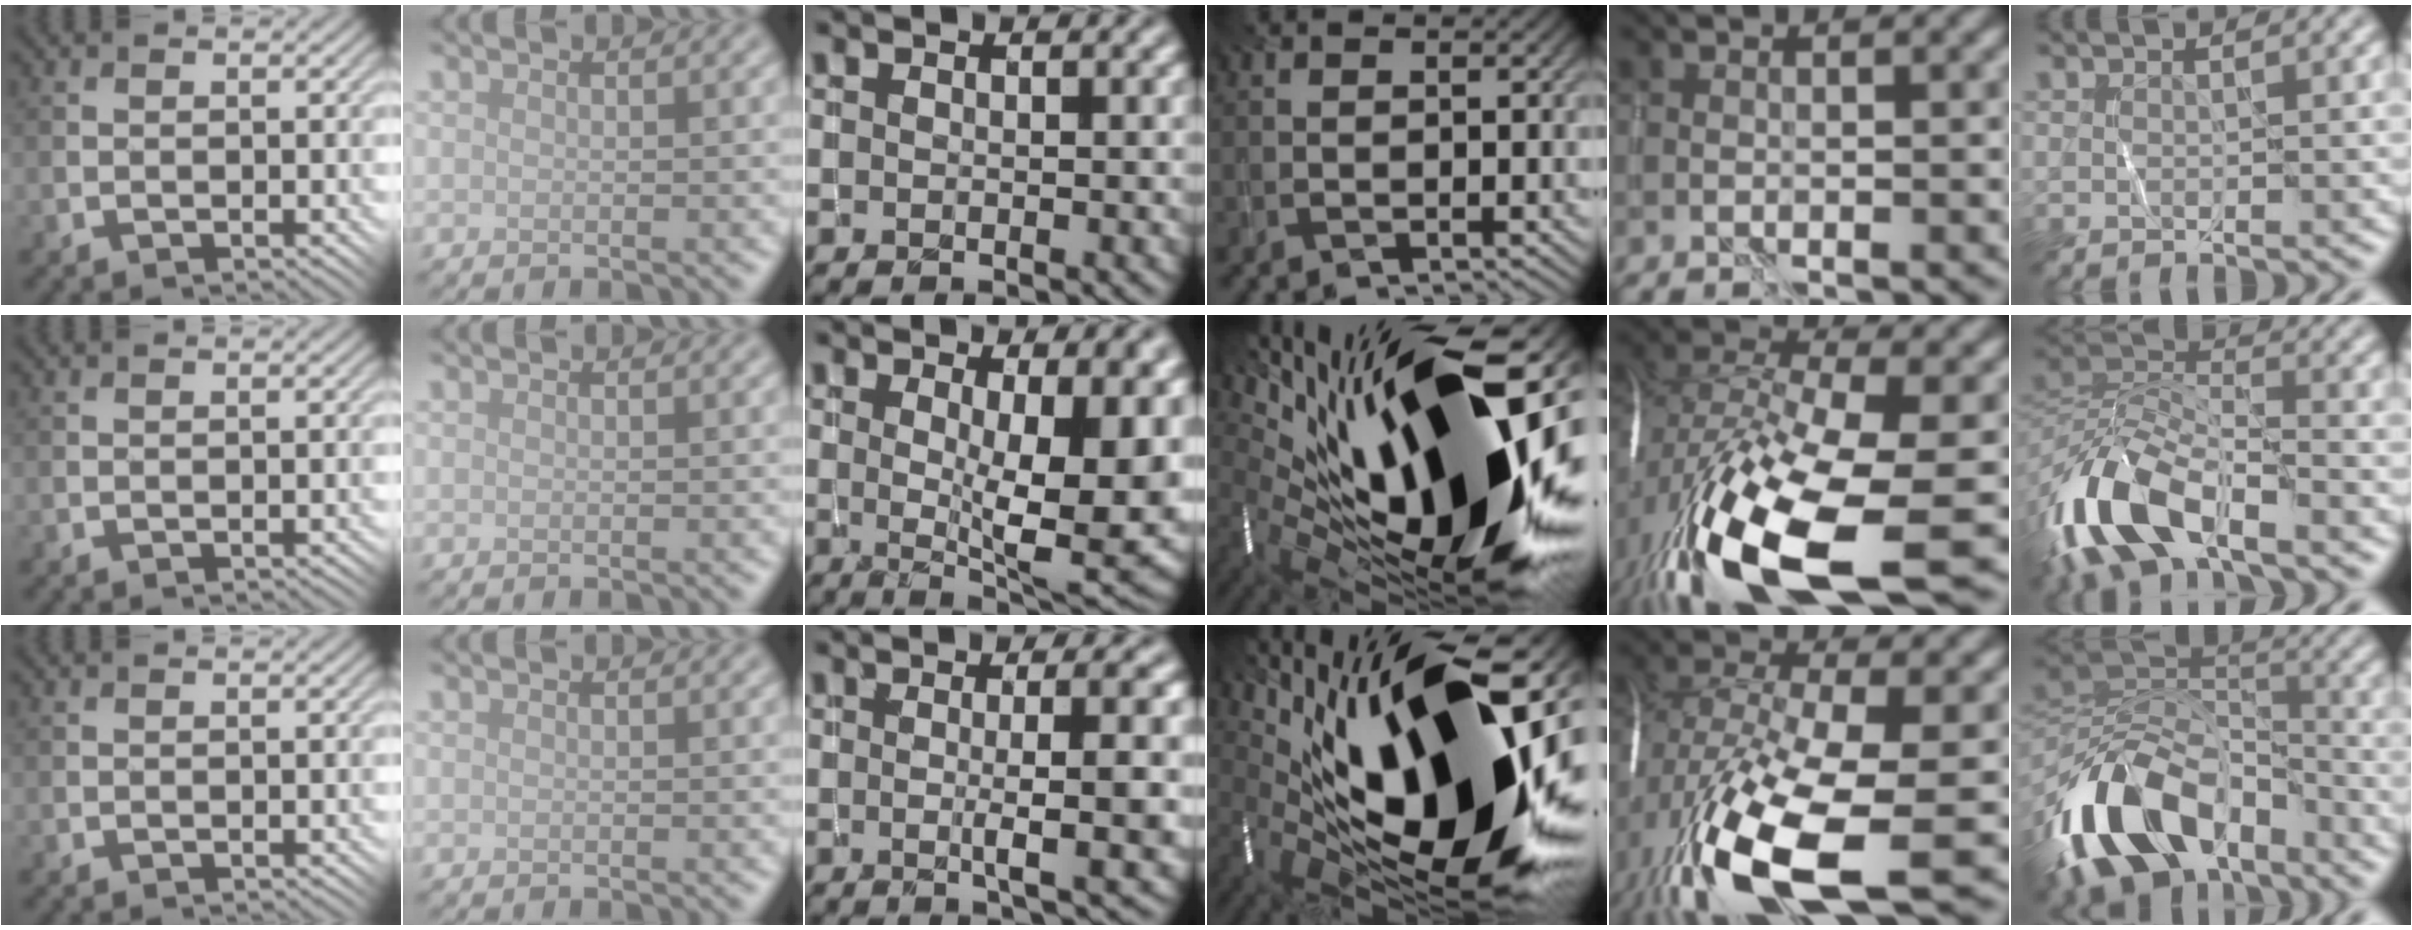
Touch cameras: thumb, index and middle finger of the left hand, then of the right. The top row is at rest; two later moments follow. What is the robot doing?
{"motion": "wrap", "object": "thread"}